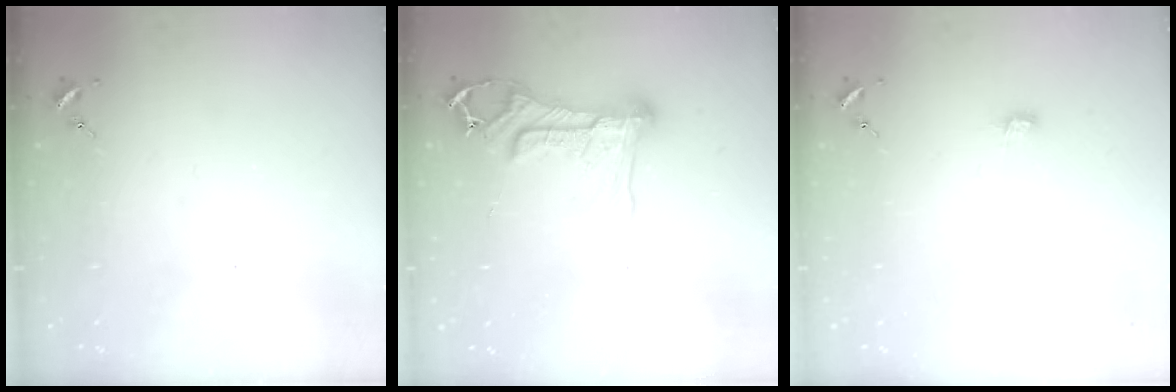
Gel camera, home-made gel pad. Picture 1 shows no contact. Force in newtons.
{"total": 14.0, "press": 13.9, "slide": 1.3}
{"total": 4.1, "press": 4.0, "slide": 0.4}